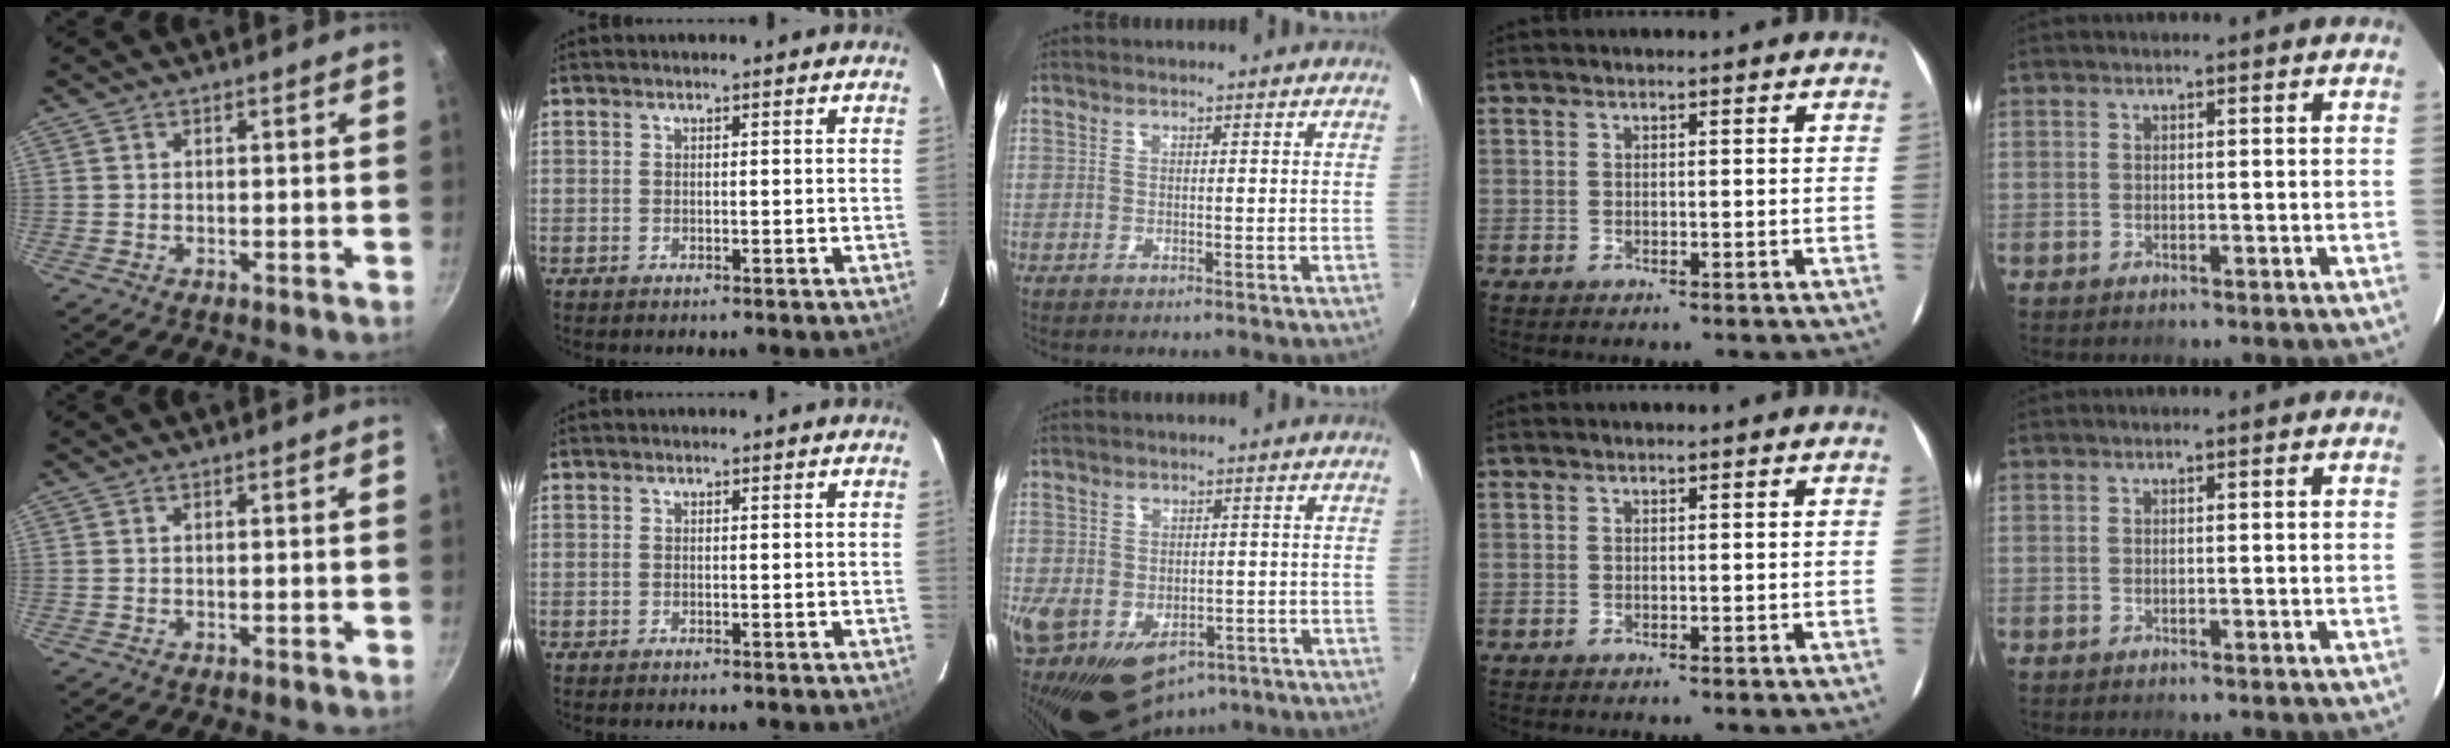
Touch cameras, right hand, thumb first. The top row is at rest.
{"middle": {"total": 18.0, "force": [-8.5, 11.9, 10.5], "torque": [-0.238, -0.045, -0.118]}}